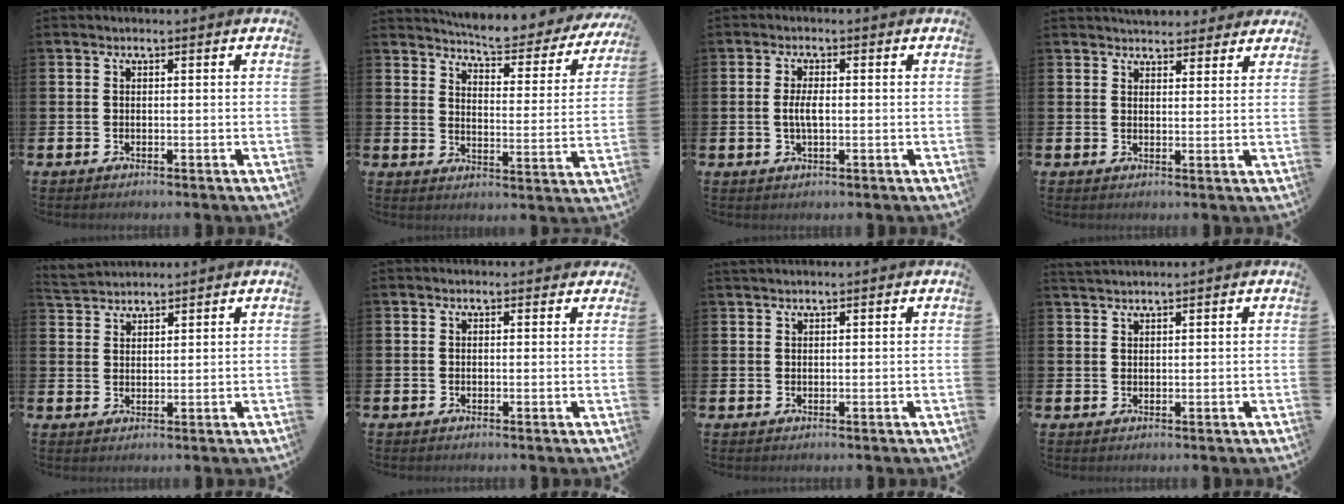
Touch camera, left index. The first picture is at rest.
{"total": 5.9, "force": [5.7, 0.5, 1.5], "torque": [-0.047, -0.048, 0.094]}
{"total": 3.0, "force": [0.0, 1.2, 2.8], "torque": [-0.052, 0.003, -0.003]}
{"total": 4.3, "force": [4.1, 1.3, 0.1], "torque": [0.003, -0.021, 0.074]}
{"total": 3.2, "force": [3.1, 0.6, -0.2], "torque": [-0.004, -0.011, 0.059]}
{"total": 0.7, "force": [0.5, 0.4, 0.1], "torque": [0.011, 0.001, 0.006]}
{"total": 1.1, "force": [1.1, 0.1, 0.3], "torque": [-0.006, 0.001, 0.019]}
{"total": 1.7, "force": [1.7, 0.1, 0.2], "torque": [-0.007, -0.002, 0.031]}